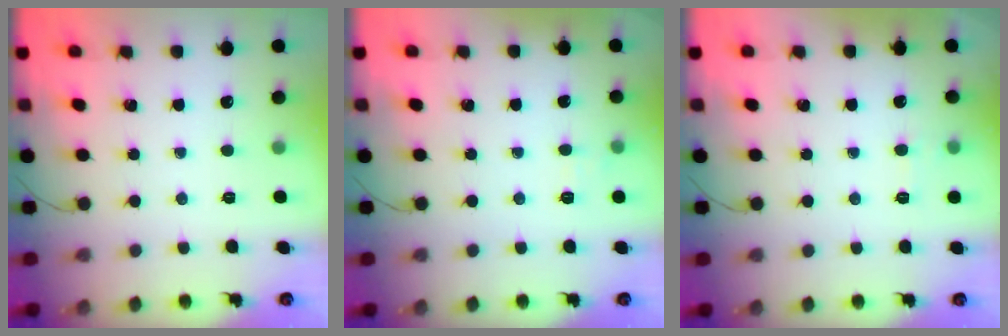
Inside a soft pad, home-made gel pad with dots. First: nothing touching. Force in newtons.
{"total": 5.1, "press": 4.8, "slide": 1.4}
{"total": 5.6, "press": 5.4, "slide": 1.7}